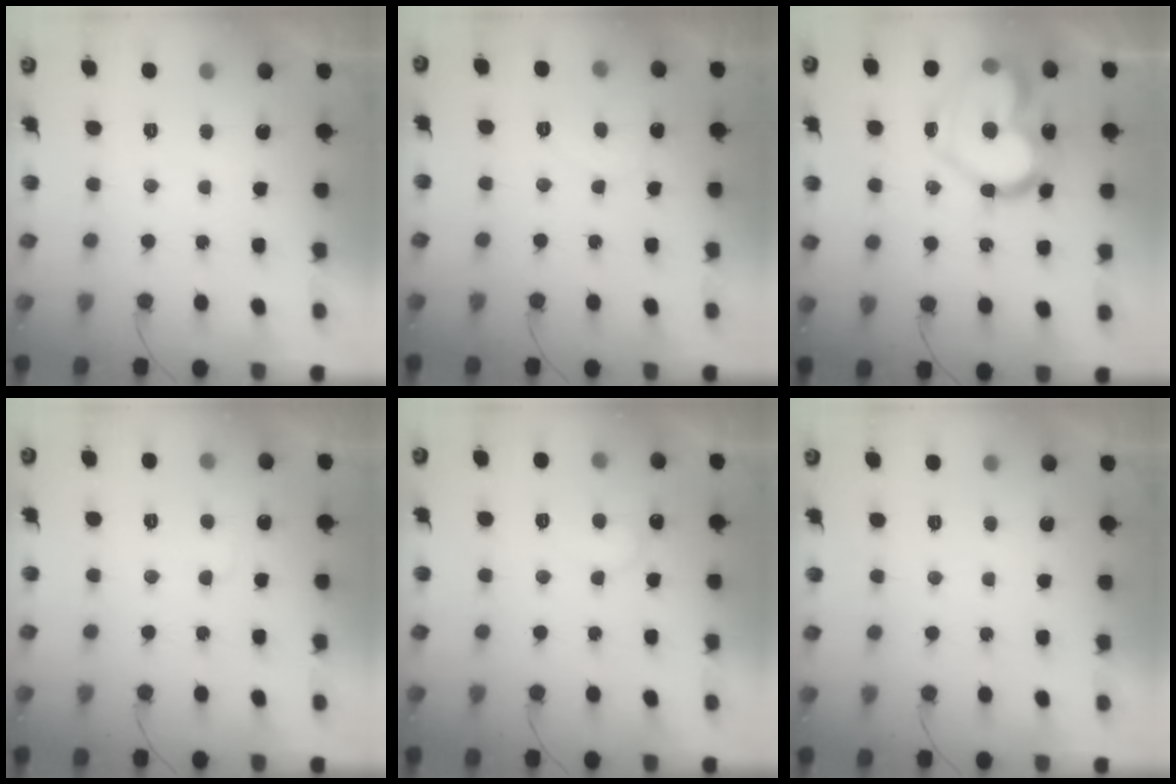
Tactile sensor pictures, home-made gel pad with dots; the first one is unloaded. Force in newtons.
{"total": 5.7, "press": 5.7, "slide": 0.8}
{"total": 21.2, "press": 21.1, "slide": 1.5}
{"total": 2.7, "press": 2.7, "slide": 0.2}
{"total": 7.5, "press": 7.5, "slide": 0.4}
{"total": 0.0}